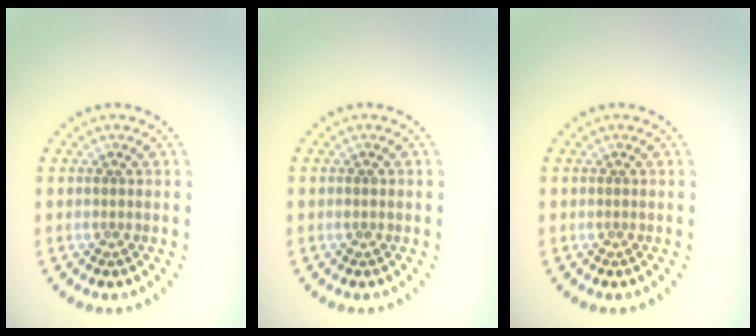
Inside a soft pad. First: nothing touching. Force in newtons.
{"total": 0.5, "press": 0.5, "slide": 0.1}
{"total": 0.0}